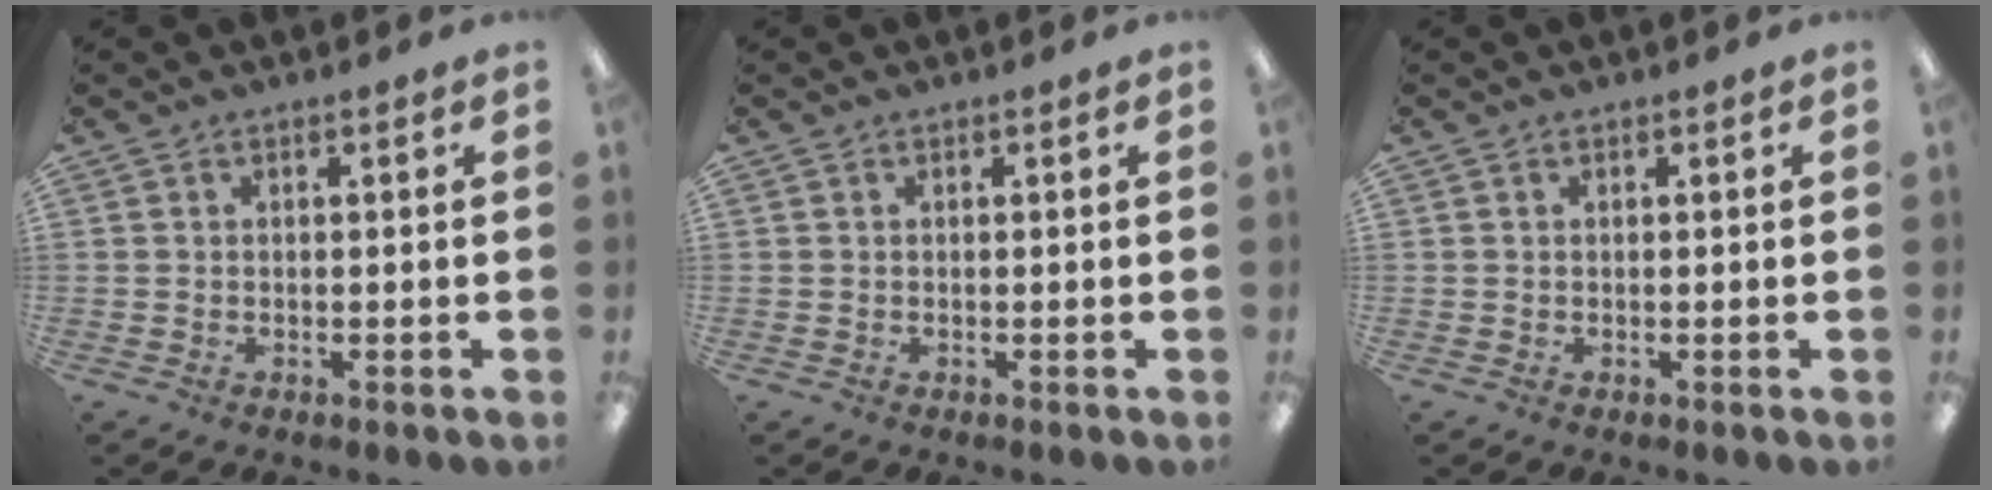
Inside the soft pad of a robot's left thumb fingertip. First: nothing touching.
{"total": 0.0}
{"total": 0.0}